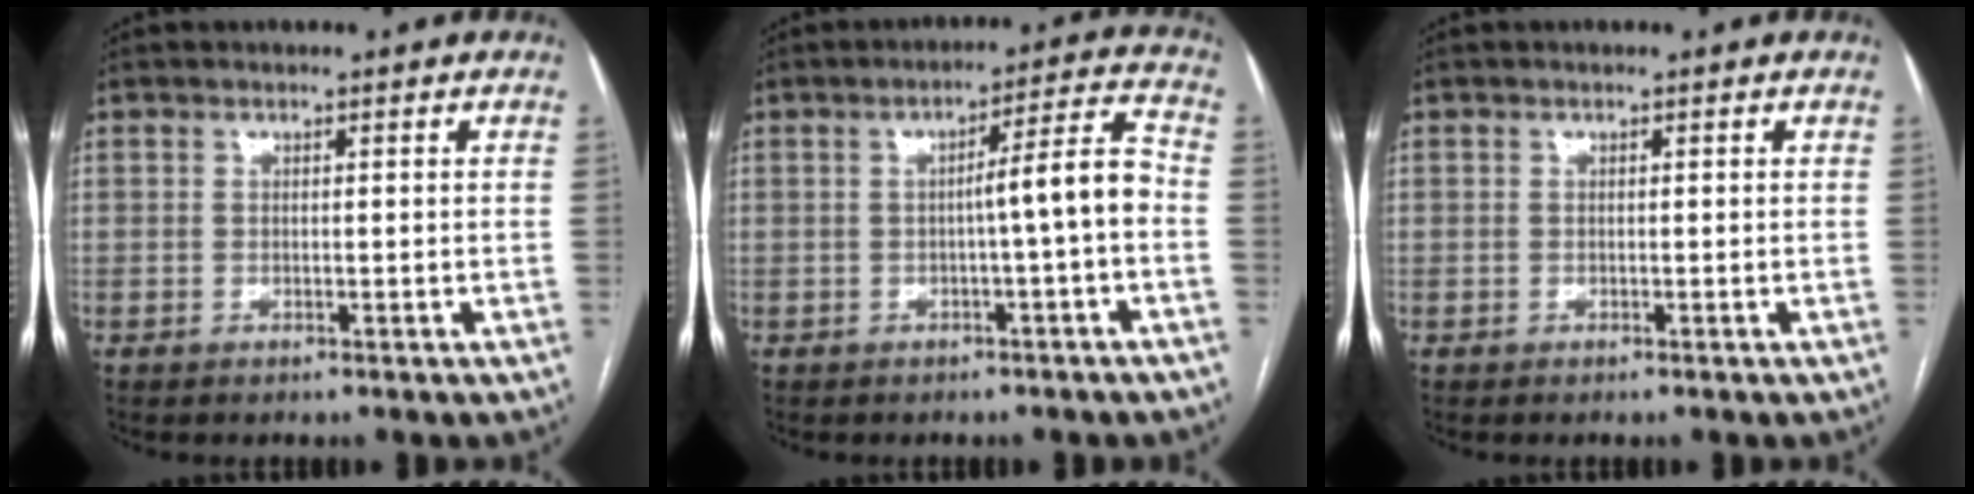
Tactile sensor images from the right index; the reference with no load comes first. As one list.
[{"total": 6.6, "force": [-1.3, -0.4, 6.4], "torque": [-0.092, 0.018, -0.016]}, {"total": 0.0}]